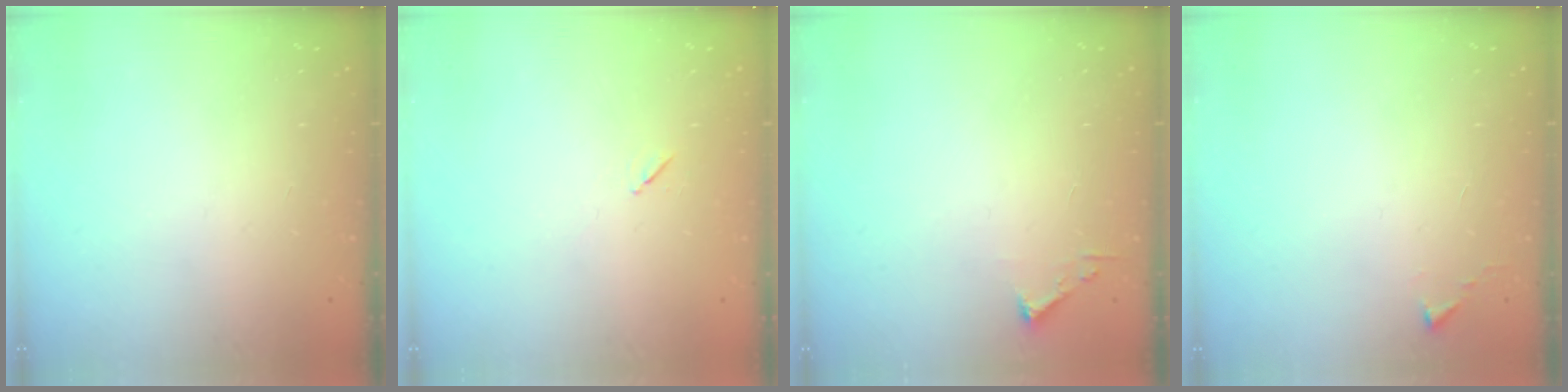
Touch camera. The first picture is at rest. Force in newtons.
{"total": 4.3, "press": 3.9, "slide": 1.8}
{"total": 2.4, "press": 2.4, "slide": 0.3}
{"total": 2.7, "press": 2.7, "slide": 0.5}